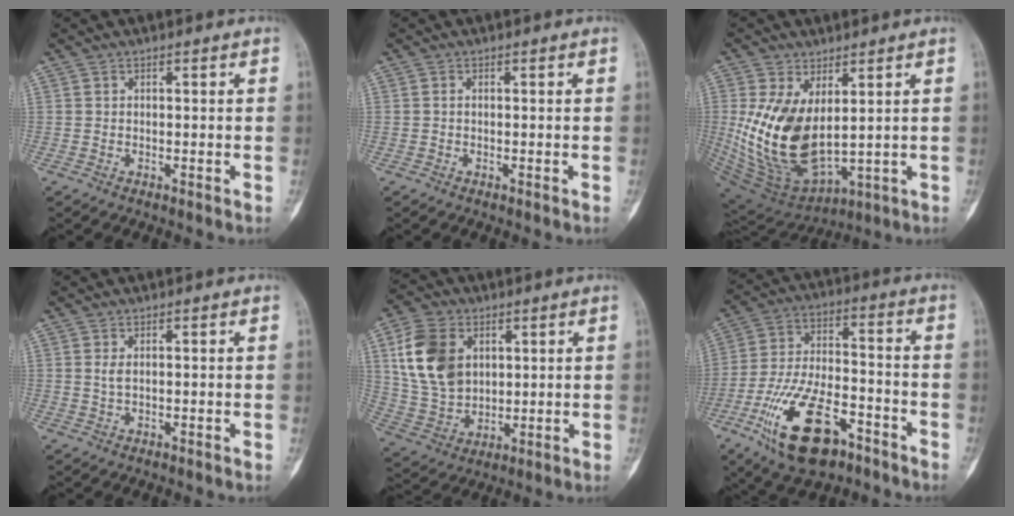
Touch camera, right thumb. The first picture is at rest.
{"total": 0.0}
{"total": 15.9, "force": [2.4, 8.8, 13.1], "torque": [-0.242, -0.024, 0.073]}
{"total": 1.2, "force": [0.3, 0.5, 1.1], "torque": [-0.024, 0.001, 0.009]}
{"total": 14.5, "force": [4.3, 10.4, 9.1], "torque": [-0.157, -0.010, 0.090]}
{"total": 18.0, "force": [-9.5, 8.4, 12.7], "torque": [-0.234, 0.053, -0.162]}